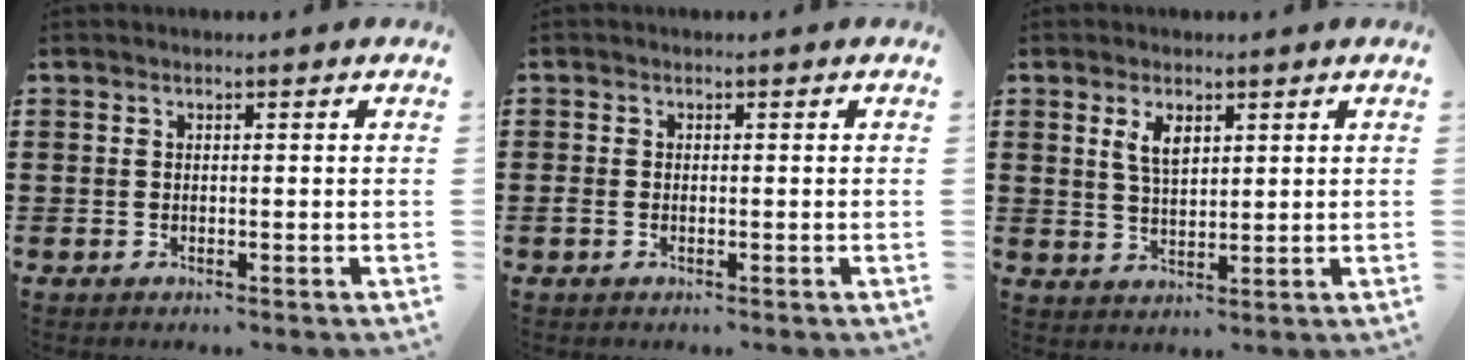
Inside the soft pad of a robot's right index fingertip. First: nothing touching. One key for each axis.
{"total": 0.8, "fx": -0.4, "fy": 0.4, "fz": 0.5, "tx": -0.011, "ty": -0.002, "tz": -0.007}
{"total": 3.7, "fx": 1.8, "fy": 1.6, "fz": 2.7, "tx": -0.060, "ty": 0.005, "tz": 0.031}